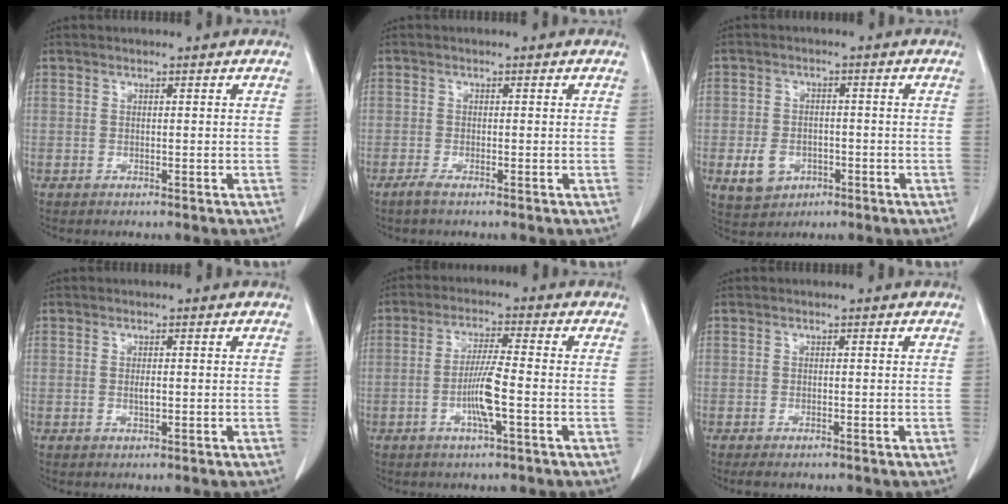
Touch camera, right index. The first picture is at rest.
{"total": 1.2, "force": [-0.8, 0.0, 0.8], "torque": [-0.024, -0.004, -0.021]}
{"total": 5.3, "force": [-1.9, 4.2, 2.7], "torque": [-0.052, 0.004, -0.019]}
{"total": 1.2, "force": [-0.1, 0.4, 1.2], "torque": [-0.023, -0.001, 0.000]}
{"total": 6.3, "force": [-1.8, 0.0, 6.0], "torque": [-0.121, -0.004, -0.035]}
{"total": 1.0, "force": [-0.7, 0.3, 0.7], "torque": [-0.012, -0.002, -0.008]}